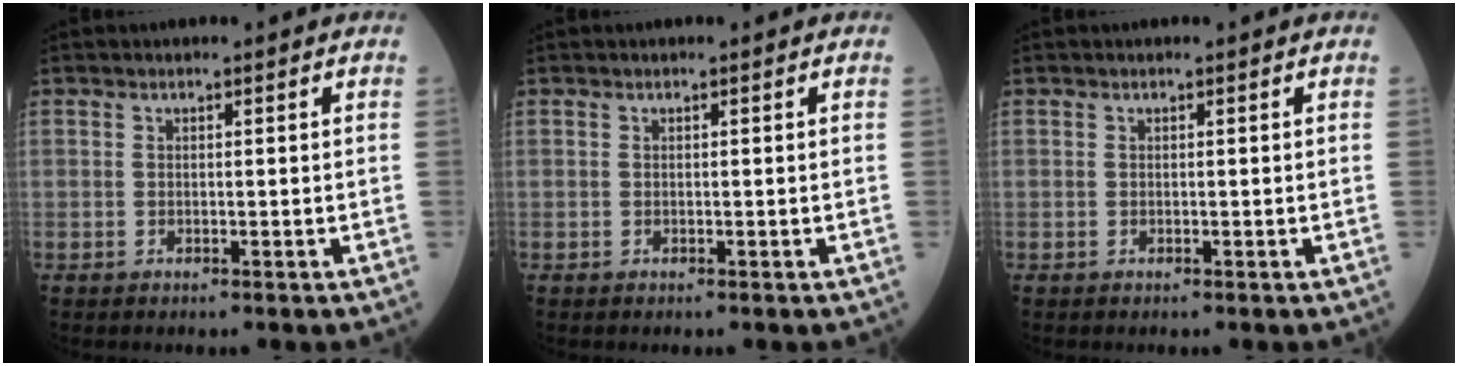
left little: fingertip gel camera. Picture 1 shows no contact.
{"total": 0.0}
{"total": 0.0}